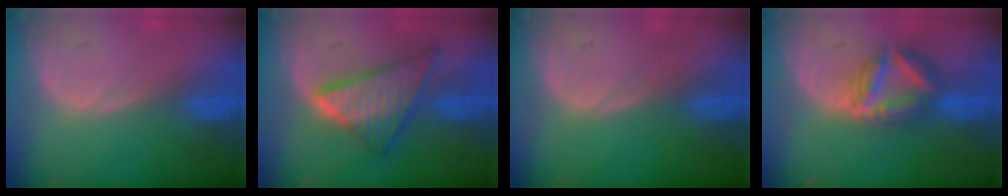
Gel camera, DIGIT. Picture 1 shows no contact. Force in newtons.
{"total": 8.2, "press": 8.1, "slide": 0.5}
{"total": 0.0}
{"total": 6.3, "press": 6.3, "slide": 0.4}